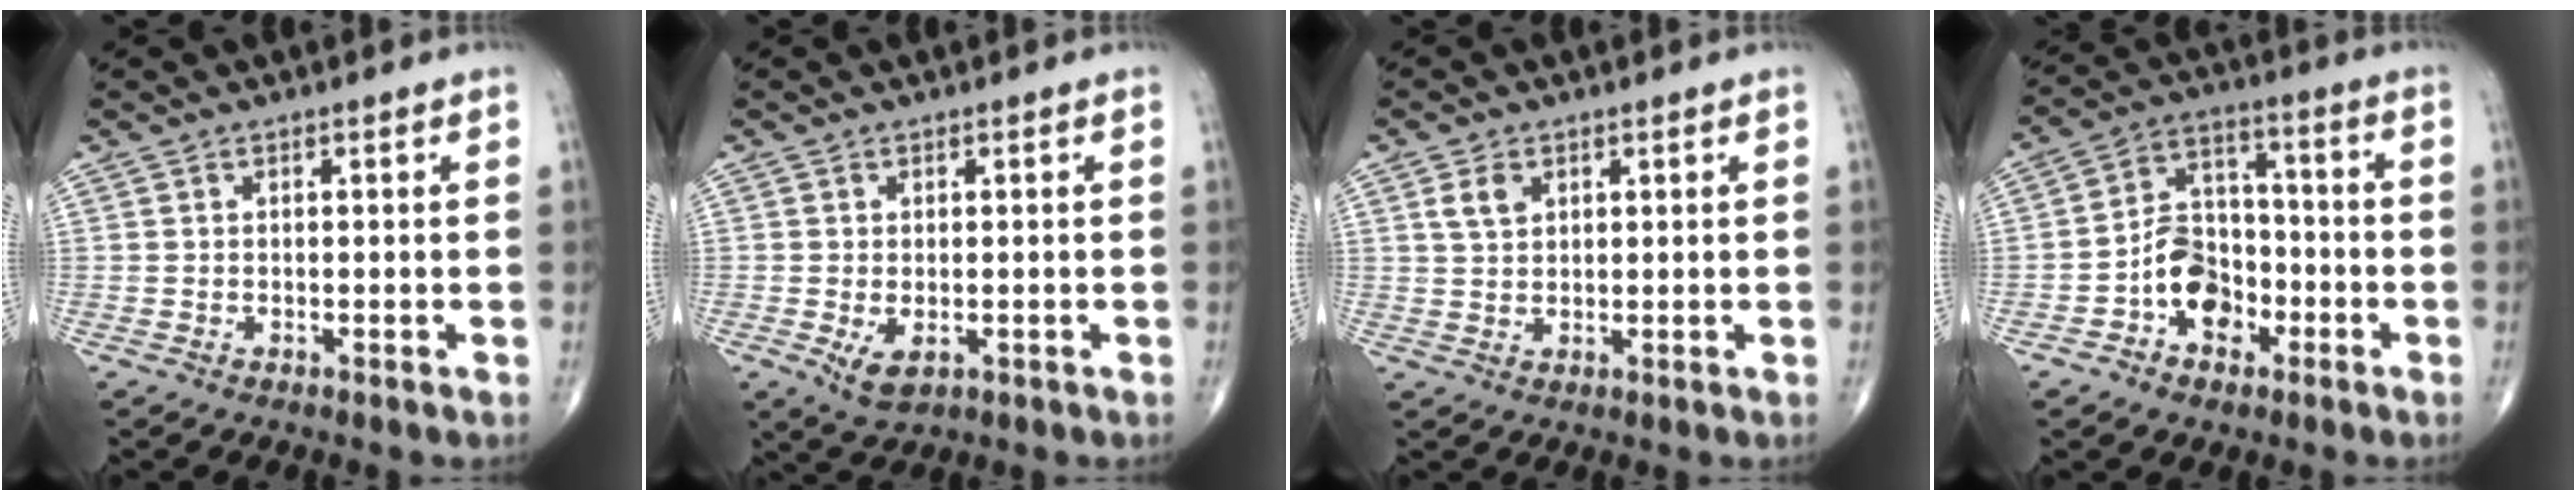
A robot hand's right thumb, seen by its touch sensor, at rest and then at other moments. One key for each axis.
{"total": 3.9, "fx": -1.0, "fy": 2.1, "fz": 3.1, "tx": -0.053, "ty": -0.010, "tz": -0.008}
{"total": 2.9, "fx": 1.3, "fy": 2.0, "fz": 1.7, "tx": -0.026, "ty": -0.001, "tz": 0.027}
{"total": 10.6, "fx": -3.9, "fy": 7.7, "fz": 6.1, "tx": -0.071, "ty": 0.046, "tz": -0.073}